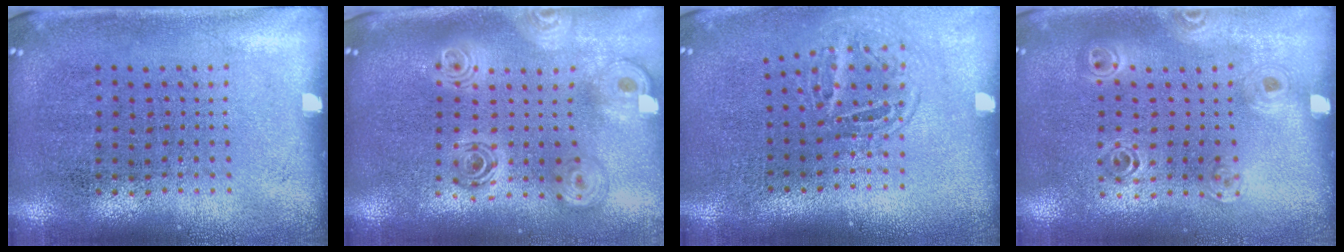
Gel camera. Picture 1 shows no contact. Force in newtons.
{"total": 2.3, "press": 1.8, "slide": 1.4}
{"total": 1.6, "press": 1.0, "slide": 1.3}
{"total": 1.1, "press": 1.1, "slide": 0.2}